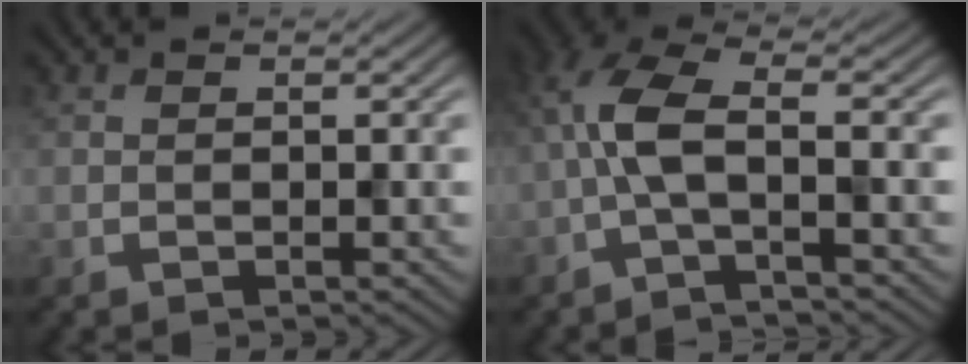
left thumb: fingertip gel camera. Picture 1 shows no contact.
{"total": 5.4, "force": [-1.7, 1.6, 4.9], "torque": [-0.111, 0.012, -0.047]}